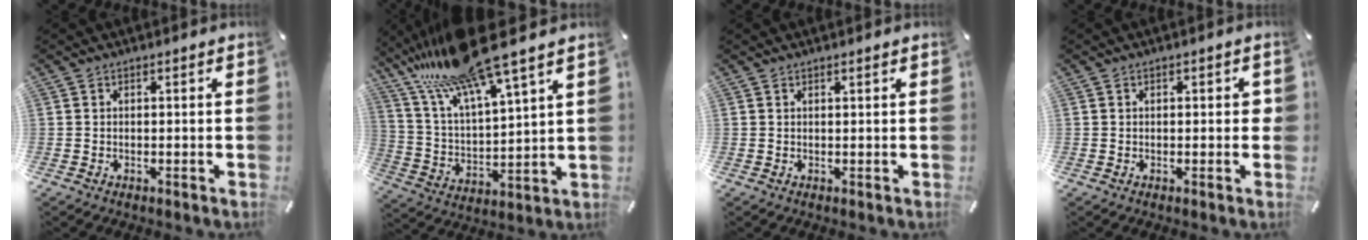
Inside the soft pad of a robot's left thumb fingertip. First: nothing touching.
{"total": 18.1, "force": [14.9, 2.8, 9.9], "torque": [-0.218, -0.099, 0.258]}
{"total": 0.5, "force": [0.4, 0.1, 0.3], "torque": [-0.005, -0.001, 0.007]}
{"total": 1.4, "force": [0.0, 0.8, 1.1], "torque": [-0.014, 0.001, -0.003]}